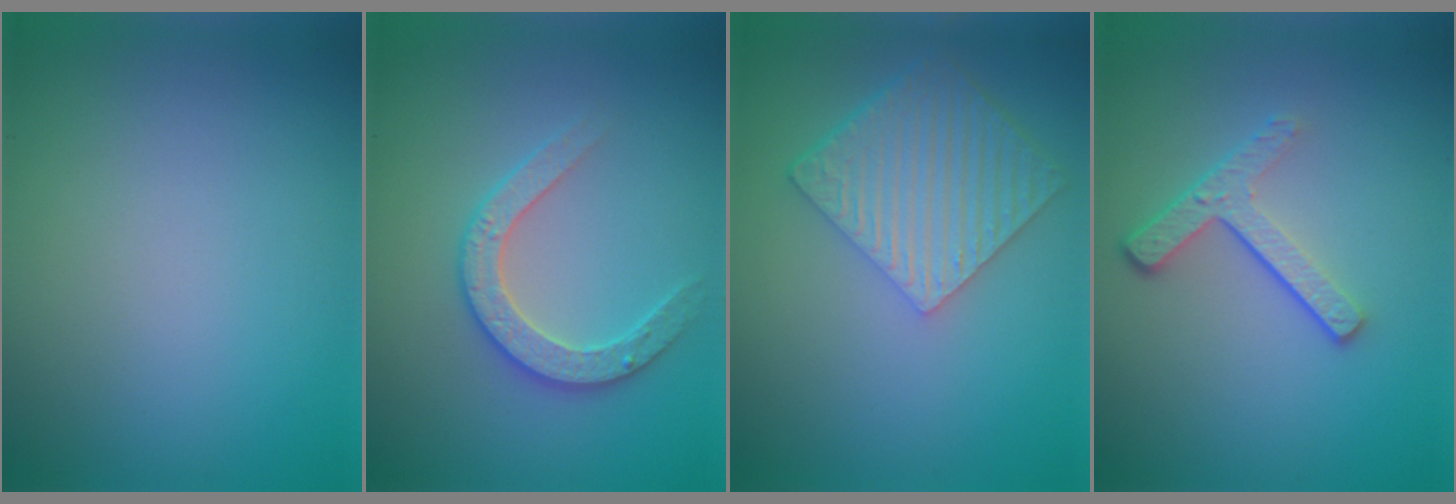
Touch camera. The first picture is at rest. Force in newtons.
{"total": 2.8, "press": 2.7, "slide": 0.6}
{"total": 6.1, "press": 4.5, "slide": 4.1}
{"total": 3.5, "press": 2.5, "slide": 2.5}